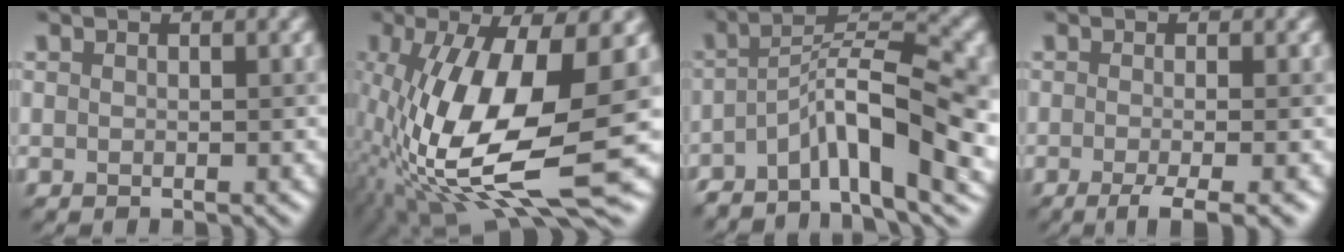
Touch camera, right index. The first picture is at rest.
{"total": 13.5, "force": [-1.5, 4.7, 12.6], "torque": [-0.253, -0.012, -0.024]}
{"total": 10.1, "force": [-4.2, 2.8, 8.7], "torque": [-0.129, 0.012, -0.085]}
{"total": 4.0, "force": [-1.8, 0.9, 3.5], "torque": [-0.051, -0.007, -0.035]}